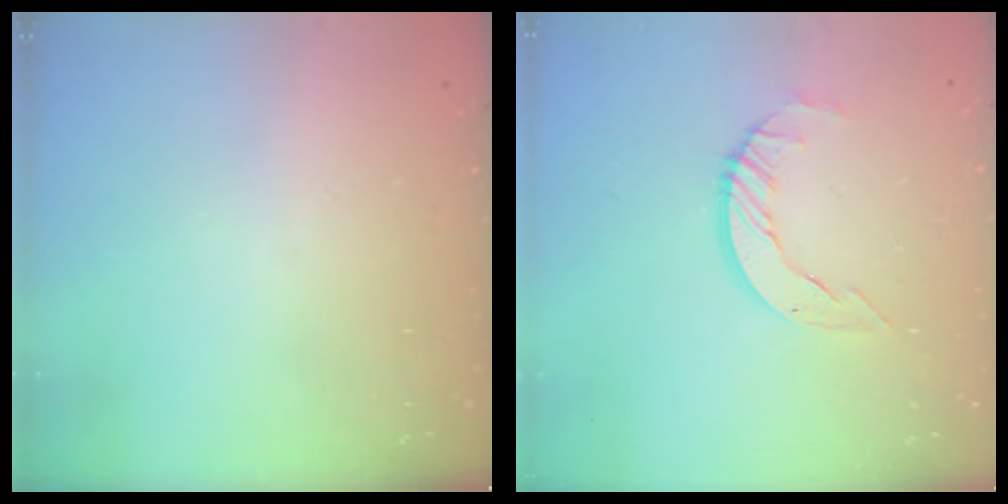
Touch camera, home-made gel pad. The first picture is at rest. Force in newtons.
{"total": 4.5, "press": 4.5, "slide": 0.4}